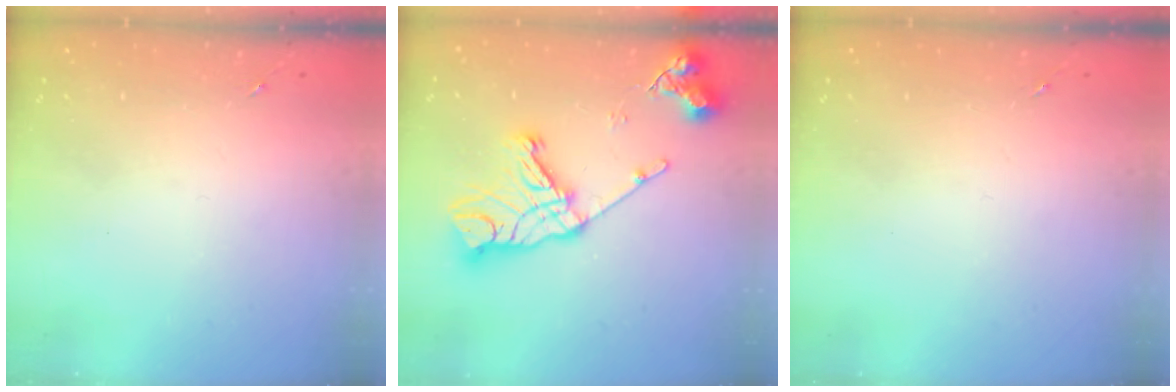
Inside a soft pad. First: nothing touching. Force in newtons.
{"total": 18.6, "press": 18.5, "slide": 1.4}
{"total": 0.0}